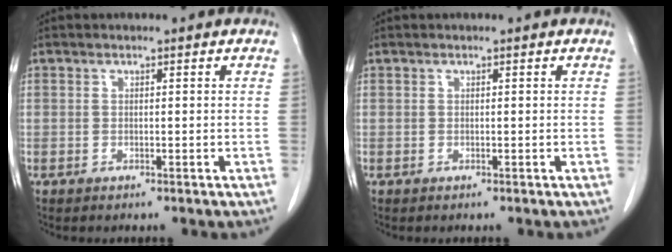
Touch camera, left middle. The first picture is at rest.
{"total": 0.0}